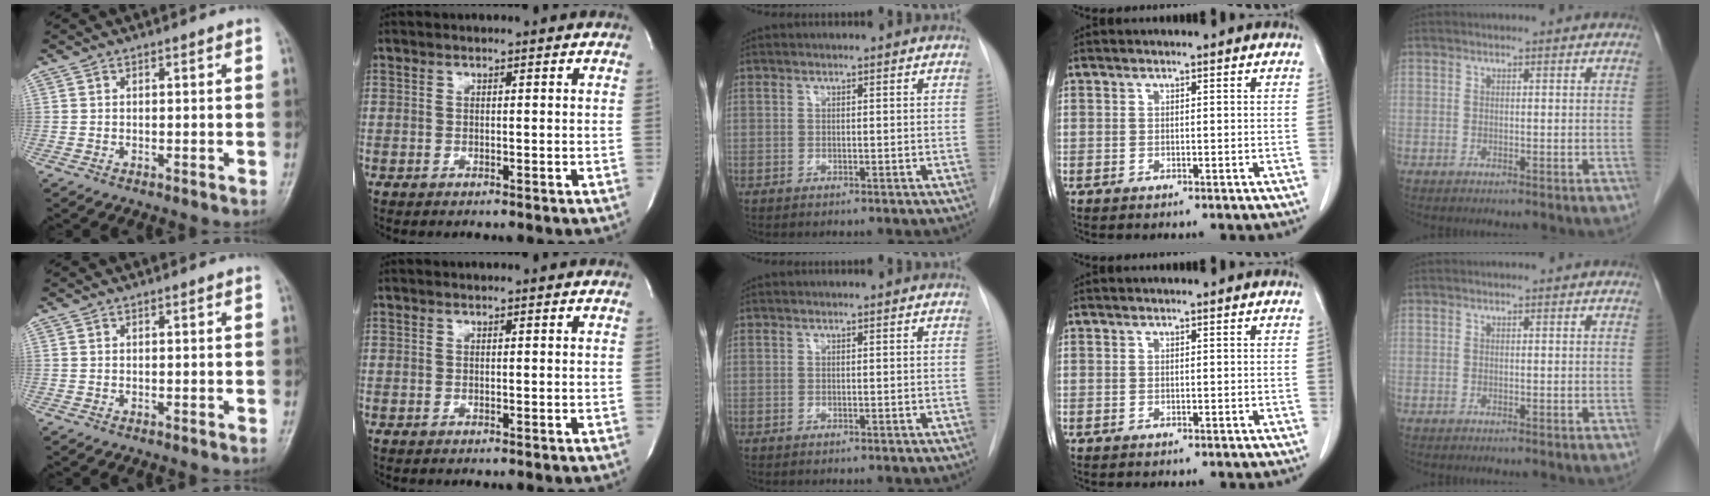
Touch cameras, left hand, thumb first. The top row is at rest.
{}